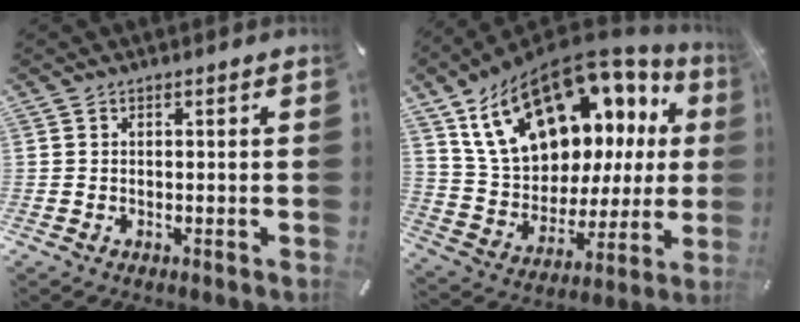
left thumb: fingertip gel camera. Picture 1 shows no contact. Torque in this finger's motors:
{"motor_torque": [2.90, 2.11, 1.64, -1.13, 0.45]}